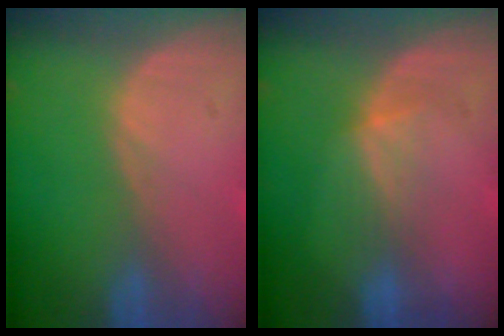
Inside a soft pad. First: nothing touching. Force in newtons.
{"total": 2.7, "press": 2.4, "slide": 1.2}